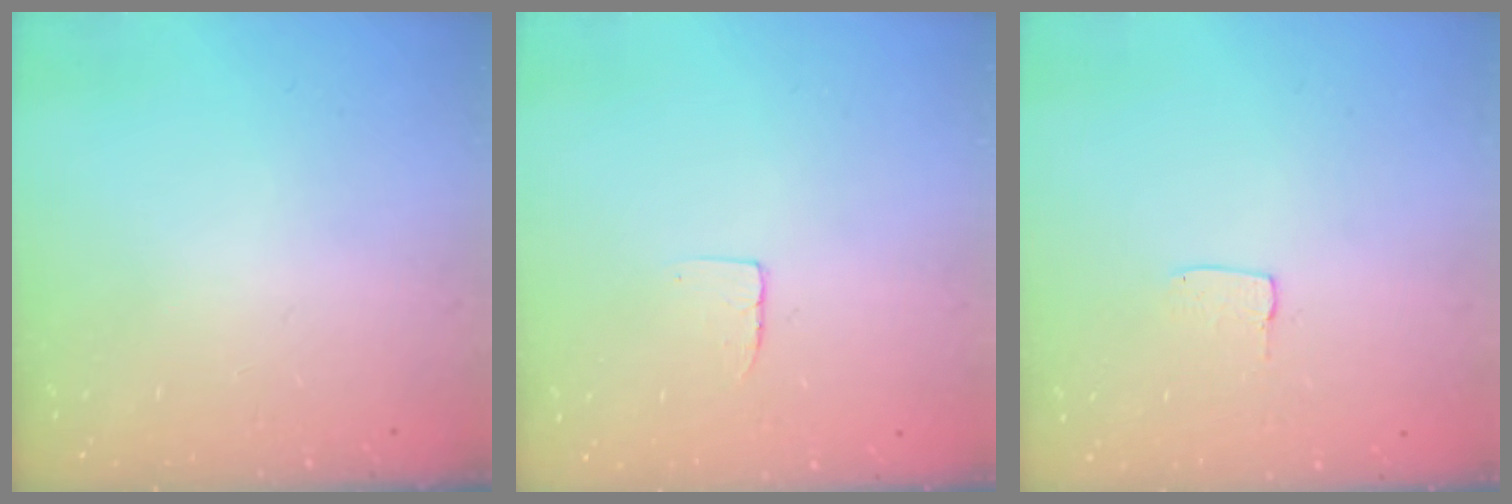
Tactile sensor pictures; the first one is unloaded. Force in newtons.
{"total": 3.8, "press": 3.8, "slide": 0.2}
{"total": 3.3, "press": 3.3, "slide": 0.1}